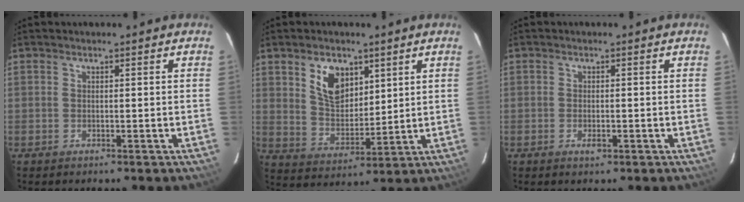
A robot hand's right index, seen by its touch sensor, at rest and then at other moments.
{"total": 9.4, "force": [4.6, 5.8, 5.8], "torque": [-0.100, 0.009, 0.096]}
{"total": 1.7, "force": [-0.8, 0.9, 1.2], "torque": [-0.022, -0.002, -0.013]}